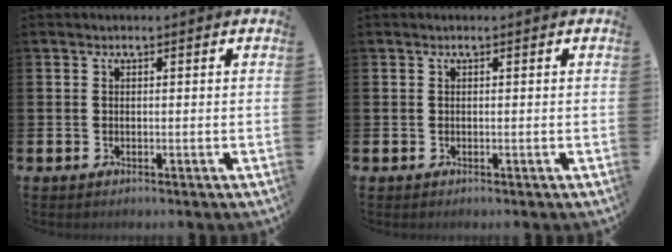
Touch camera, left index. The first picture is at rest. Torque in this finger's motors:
{"motor_torque": [-0.03, 0.05, -0.01, -0.01]}